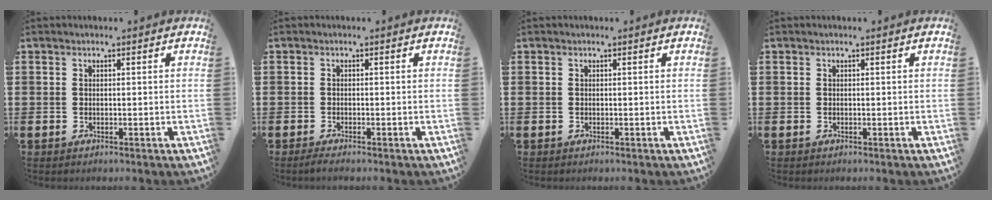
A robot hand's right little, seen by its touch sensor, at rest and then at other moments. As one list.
[{"total": 1.0, "force": [-0.6, 0.1, 0.7], "torque": [-0.012, -0.003, -0.012]}, {"total": 0.0}, {"total": 0.0}]